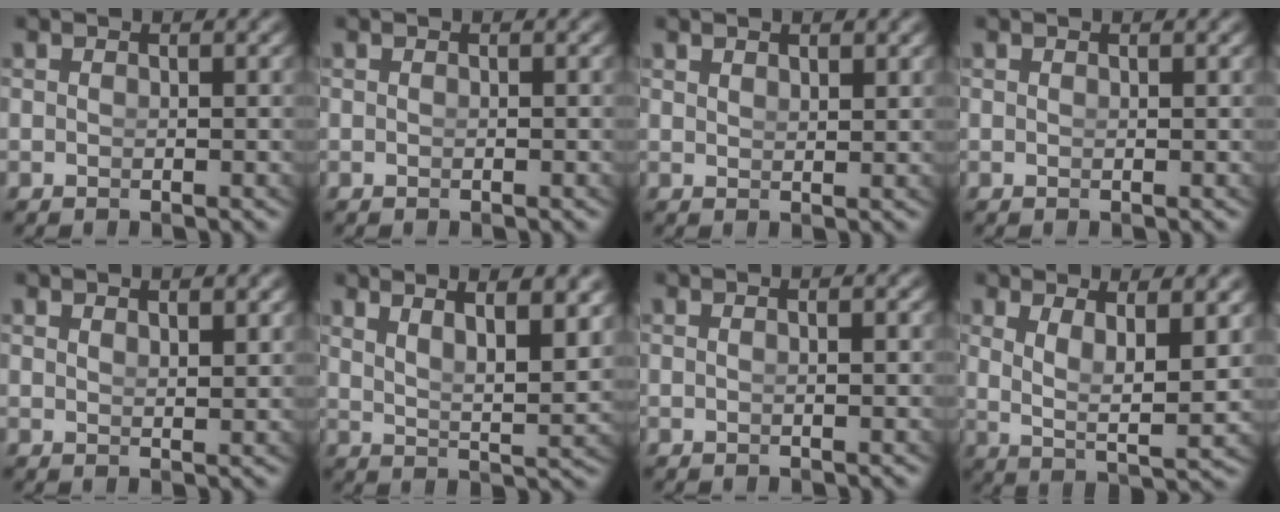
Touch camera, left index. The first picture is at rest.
{"total": 0.0}
{"total": 1.1, "force": [1.0, -0.5, 0.3], "torque": [0.002, -0.009, 0.027]}
{"total": 0.0}
{"total": 1.1, "force": [0.8, -0.5, 0.5], "torque": [-0.005, -0.010, 0.023]}
{"total": 6.7, "force": [3.8, 2.2, 5.1], "torque": [-0.067, 0.000, 0.061]}
{"total": 0.7, "force": [-0.2, -0.4, 0.5], "torque": [-0.007, -0.004, 0.000]}
{"total": 5.0, "force": [1.4, 1.7, 4.5], "torque": [-0.082, -0.024, 0.034]}